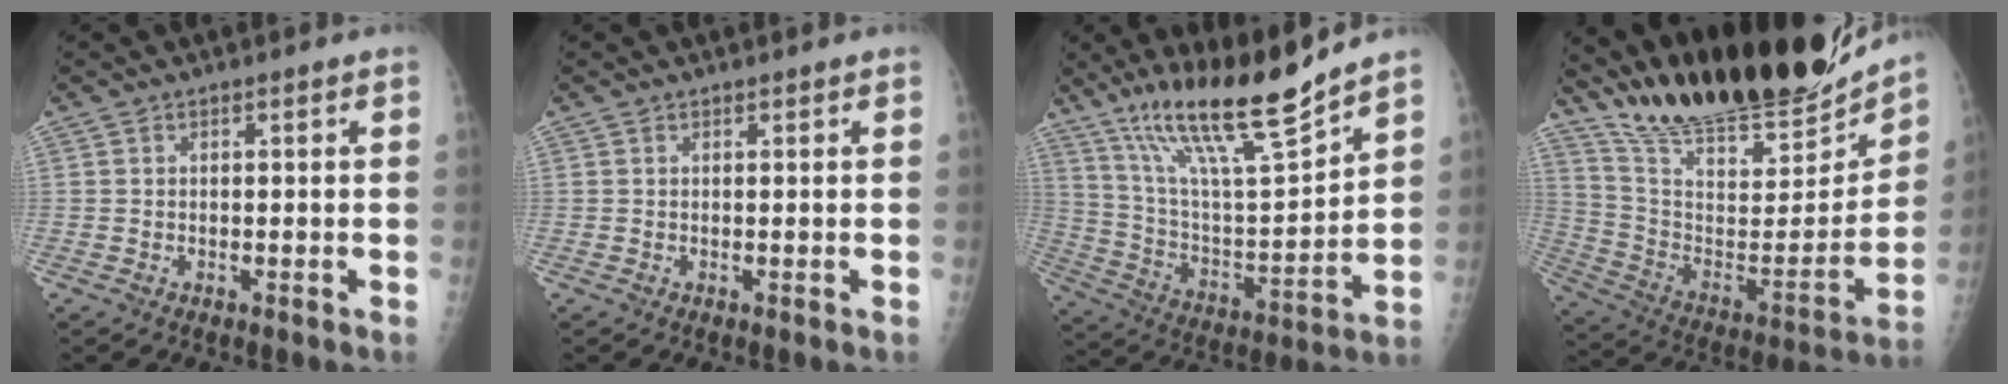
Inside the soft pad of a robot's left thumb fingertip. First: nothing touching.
{"total": 0.0}
{"total": 19.1, "force": [15.0, 2.0, 11.7], "torque": [-0.178, -0.083, 0.275]}
{"total": 26.9, "force": [23.9, 5.5, 11.1], "torque": [-0.159, -0.117, 0.382]}